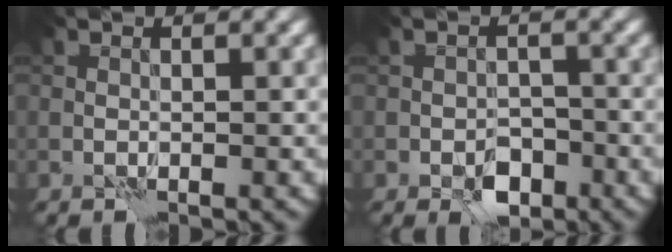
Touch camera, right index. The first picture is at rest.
{"total": 3.2, "force": [-1.9, 1.9, 1.7], "torque": [-0.017, 0.000, -0.036]}